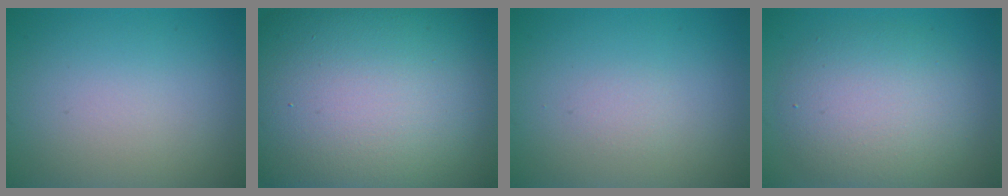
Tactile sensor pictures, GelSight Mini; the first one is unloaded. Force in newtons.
{"total": 23.7, "press": 23.6, "slide": 1.3}
{"total": 0.6, "press": 0.6, "slide": 0.1}
{"total": 5.7, "press": 5.7, "slide": 0.2}